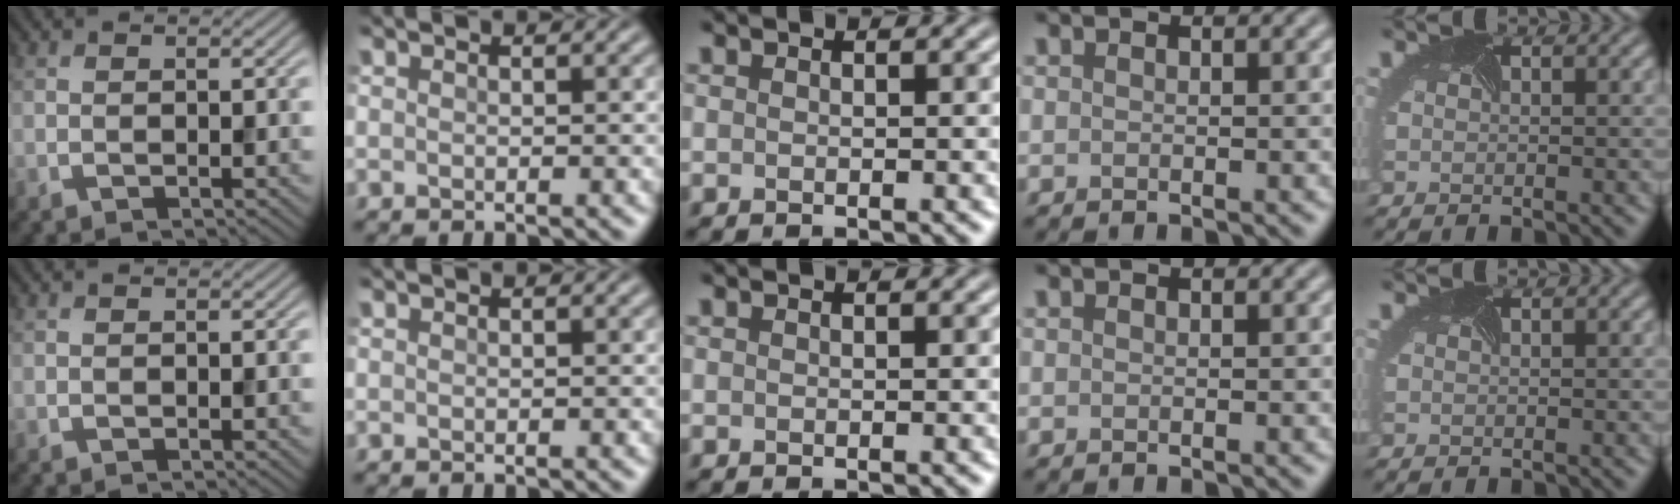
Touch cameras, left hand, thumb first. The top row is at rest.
{}